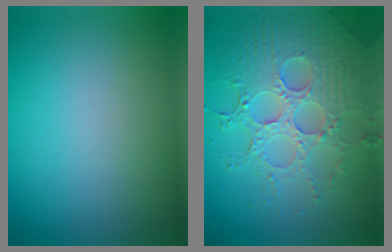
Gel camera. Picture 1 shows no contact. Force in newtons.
{"total": 6.6, "press": 5.3, "slide": 4.0}